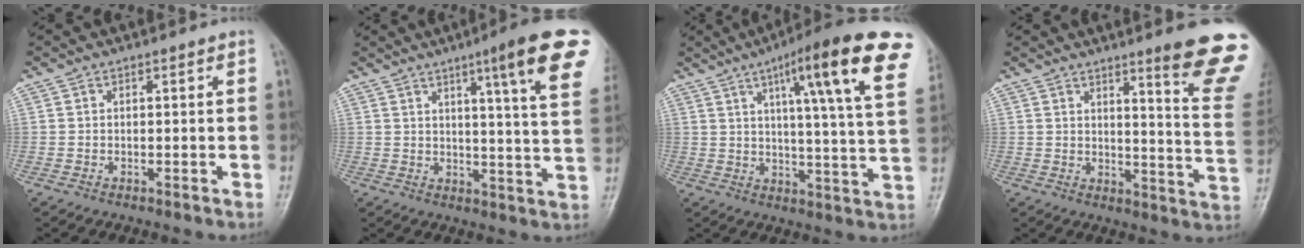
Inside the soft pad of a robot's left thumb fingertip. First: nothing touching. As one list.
[{"total": 15.9, "force": [8.4, 1.2, 13.4], "torque": [-0.160, -0.039, 0.098]}, {"total": 21.8, "force": [10.6, 3.0, 18.8], "torque": [-0.248, -0.025, 0.136]}, {"total": 15.4, "force": [10.5, 0.8, 11.2], "torque": [-0.114, -0.079, 0.127]}]